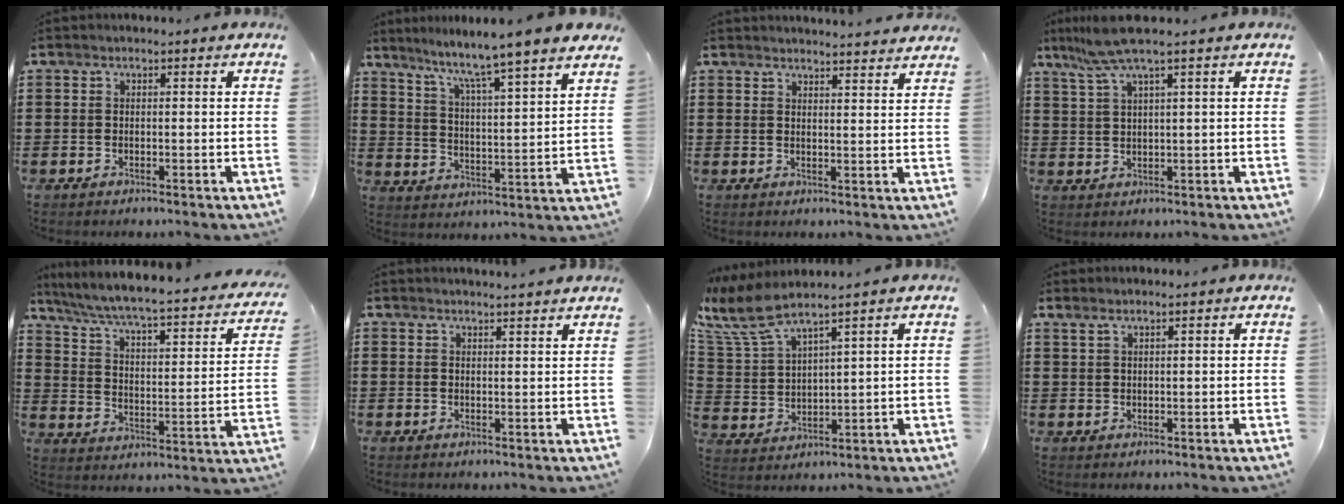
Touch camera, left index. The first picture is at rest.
{"total": 5.8, "force": [5.0, -1.5, 2.3], "torque": [-0.067, -0.049, 0.074]}
{"total": 2.8, "force": [2.7, -0.5, -0.1], "torque": [-0.008, -0.012, 0.051]}
{"total": 6.0, "force": [3.8, -0.1, 4.6], "torque": [-0.107, -0.004, 0.067]}
{"total": 4.6, "force": [3.5, 0.1, 2.9], "torque": [-0.076, -0.041, 0.048]}
{"total": 1.8, "force": [1.8, -0.3, 0.1], "torque": [-0.005, -0.001, 0.034]}
{"total": 7.4, "force": [6.0, 1.2, 4.2], "torque": [-0.112, -0.032, 0.105]}
{"total": 1.3, "force": [1.1, 0.0, 0.7], "torque": [-0.014, 0.000, 0.021]}